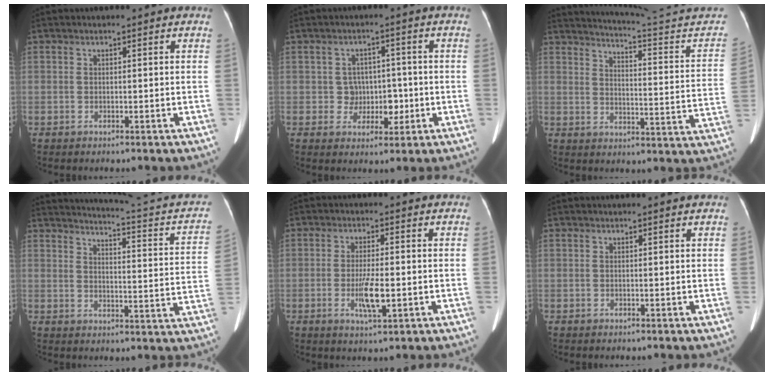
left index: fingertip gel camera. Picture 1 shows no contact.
{"total": 4.4, "force": [-0.7, 4.1, 1.3], "torque": [-0.009, 0.011, -0.003]}
{"total": 21.4, "force": [20.5, -1.7, 6.2], "torque": [-0.098, -0.113, 0.245]}
{"total": 17.2, "force": [15.6, 0.7, 7.2], "torque": [-0.101, -0.057, 0.173]}
{"total": 5.0, "force": [-1.5, 0.9, 4.7], "torque": [-0.094, -0.011, -0.021]}
{"total": 1.1, "force": [1.1, -0.1, 0.2], "torque": [-0.013, -0.001, 0.009]}